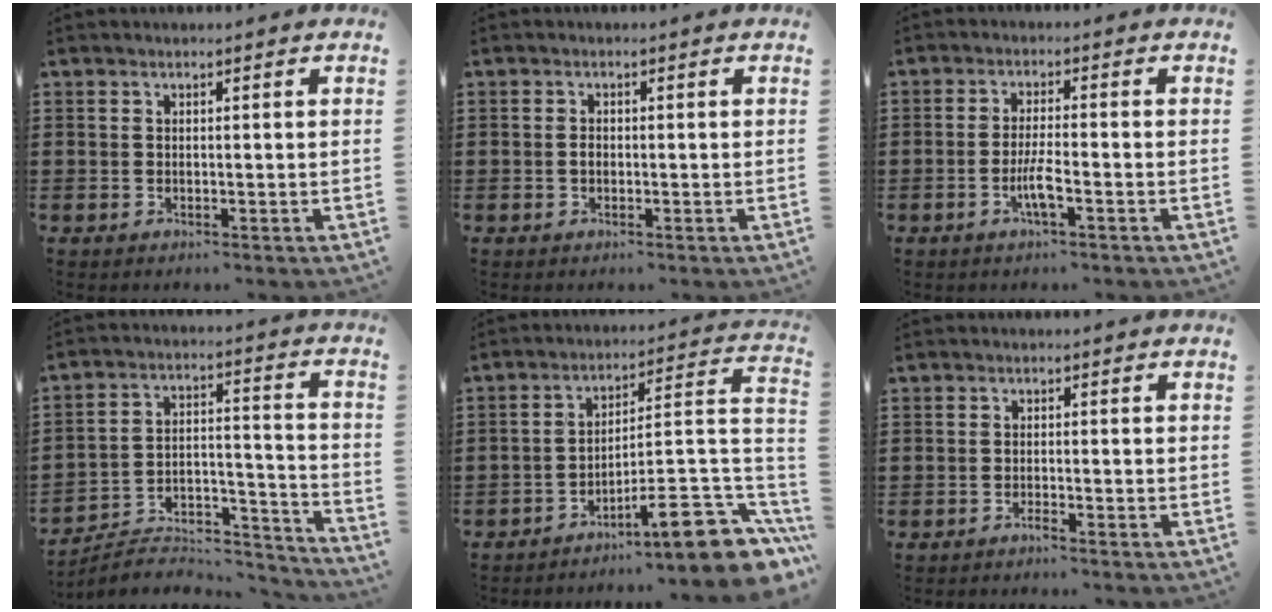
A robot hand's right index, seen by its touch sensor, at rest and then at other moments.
{"total": 1.0, "force": [-0.2, 0.6, 0.8], "torque": [-0.017, 0.001, -0.004]}
{"total": 4.0, "force": [-1.8, 0.4, 3.6], "torque": [-0.083, -0.010, -0.037]}
{"total": 6.1, "force": [-5.8, 1.7, 1.3], "torque": [-0.022, 0.007, -0.114]}
{"total": 10.4, "force": [-6.8, 2.4, 7.5], "torque": [-0.094, 0.003, -0.126]}
{"total": 0.8, "force": [-0.7, 0.0, 0.3], "torque": [-0.008, -0.003, -0.013]}